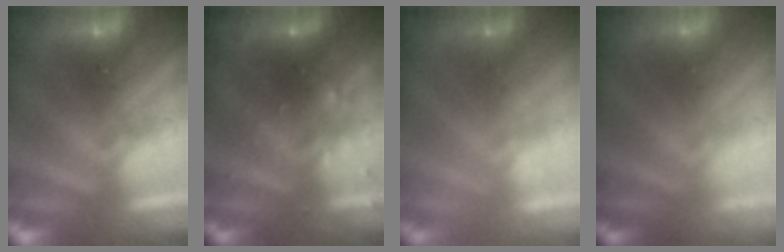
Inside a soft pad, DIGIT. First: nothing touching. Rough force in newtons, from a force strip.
{"total": 2.9}
{"total": 2.3}
{"total": 2.8}